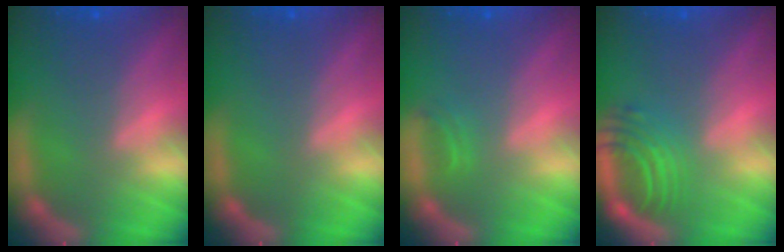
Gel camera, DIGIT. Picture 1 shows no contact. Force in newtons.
{"total": 0.0}
{"total": 0.9}
{"total": 5.5}